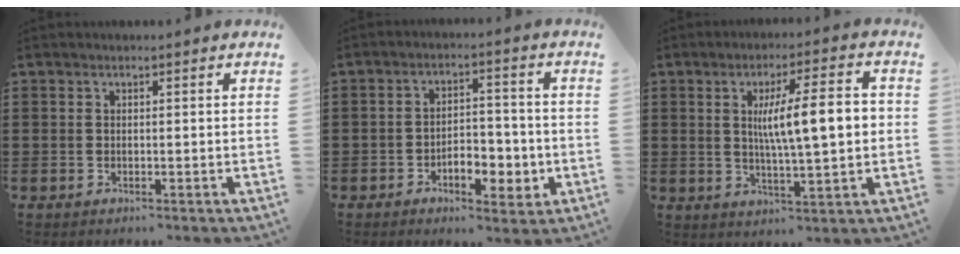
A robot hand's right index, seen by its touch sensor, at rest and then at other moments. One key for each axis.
{"total": 6.0, "fx": -2.2, "fy": 3.3, "fz": 4.6, "tx": -0.063, "ty": 0.005, "tz": -0.042}
{"total": 10.4, "fx": 1.4, "fy": 2.2, "fz": 10.1, "tx": -0.171, "ty": 0.002, "tz": 0.017}